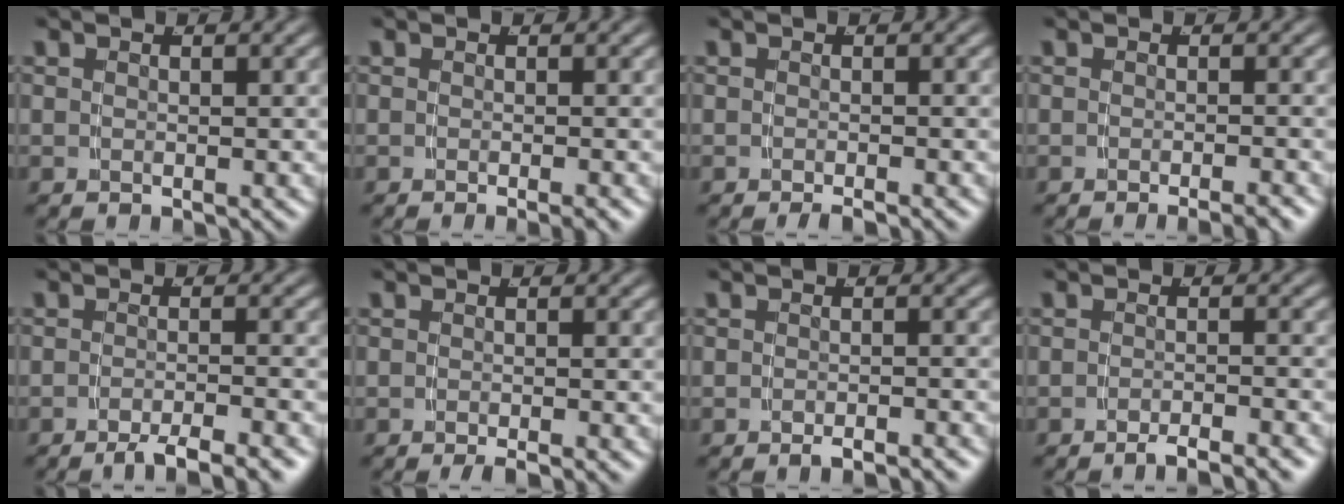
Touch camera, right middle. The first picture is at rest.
{"total": 1.1, "force": [-0.8, -0.3, 0.7], "torque": [-0.010, 0.003, -0.014]}
{"total": 1.1, "force": [-1.0, -0.3, 0.4], "torque": [-0.005, 0.004, -0.018]}
{"total": 2.0, "force": [-1.7, -0.3, 1.0], "torque": [-0.009, 0.005, -0.031]}
{"total": 4.5, "force": [-3.8, 0.4, 2.4], "torque": [-0.031, -0.001, -0.060]}
{"total": 1.4, "force": [-1.2, -0.2, 0.7], "torque": [-0.006, 0.004, -0.022]}
{"total": 1.9, "force": [-1.8, -0.3, 0.6], "torque": [-0.007, 0.005, -0.030]}
{"total": 3.3, "force": [-3.0, -0.1, 1.4], "torque": [-0.013, 0.005, -0.052]}